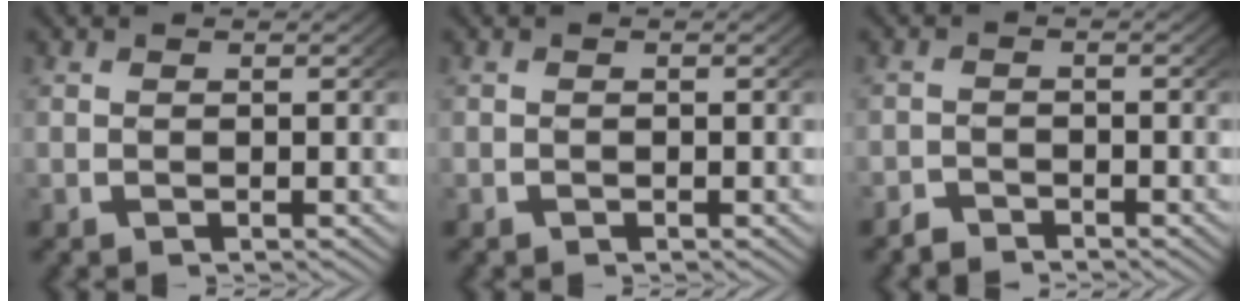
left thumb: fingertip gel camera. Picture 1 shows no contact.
{"total": 0.0}
{"total": 1.9, "force": [-1.8, 0.5, -0.1], "torque": [0.006, -0.010, -0.036]}